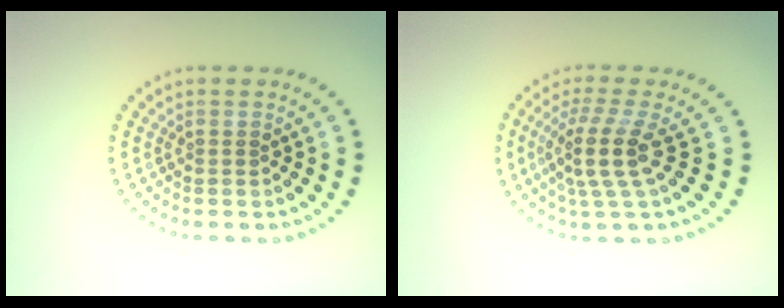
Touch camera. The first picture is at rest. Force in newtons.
{"total": 3.9, "press": 2.8, "slide": 2.7}